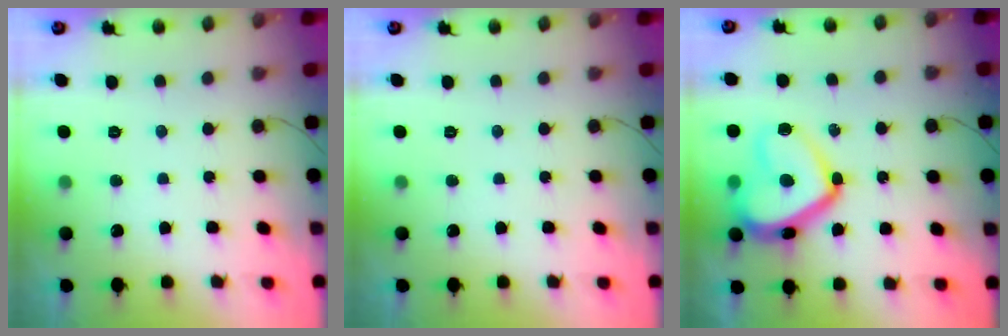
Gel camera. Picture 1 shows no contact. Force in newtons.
{"total": 0.0}
{"total": 17.6, "press": 17.5, "slide": 1.8}